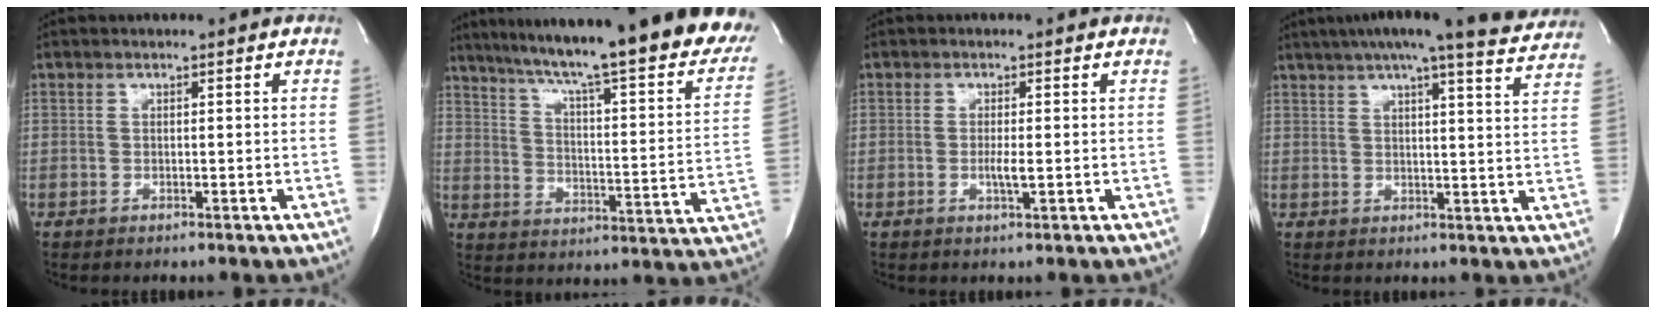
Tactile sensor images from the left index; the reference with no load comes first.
{"total": 31.1, "force": [25.7, 3.7, 17.2], "torque": [-0.236, -0.055, 0.328]}
{"total": 1.9, "force": [-0.4, 0.1, 1.9], "torque": [-0.040, -0.004, -0.006]}
{"total": 20.9, "force": [18.4, 1.5, 9.9], "torque": [-0.149, -0.007, 0.222]}